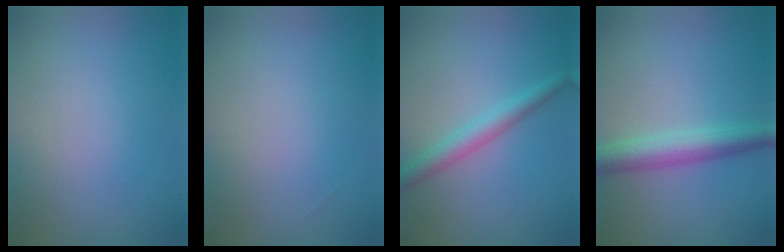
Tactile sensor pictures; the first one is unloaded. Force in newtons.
{"total": 0.0}
{"total": 2.7, "press": 2.7, "slide": 0.1}
{"total": 4.1, "press": 4.0, "slide": 0.1}